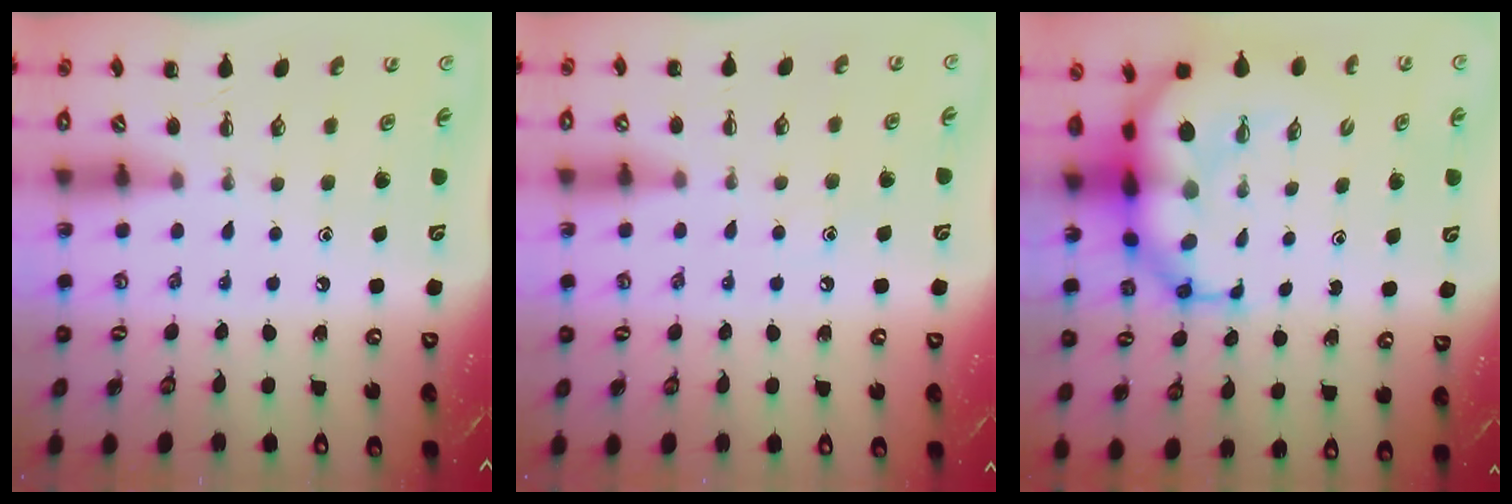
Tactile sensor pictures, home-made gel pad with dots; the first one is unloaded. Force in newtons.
{"total": 6.4, "press": 6.2, "slide": 1.4}
{"total": 11.8, "press": 11.4, "slide": 3.0}